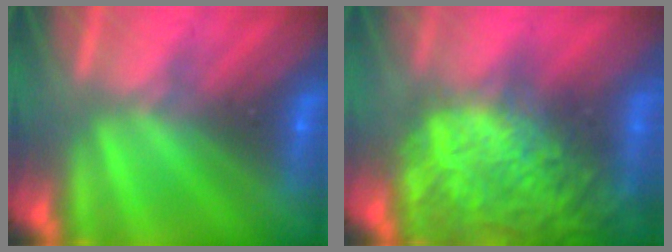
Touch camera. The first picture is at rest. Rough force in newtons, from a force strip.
{"total": 7.8}